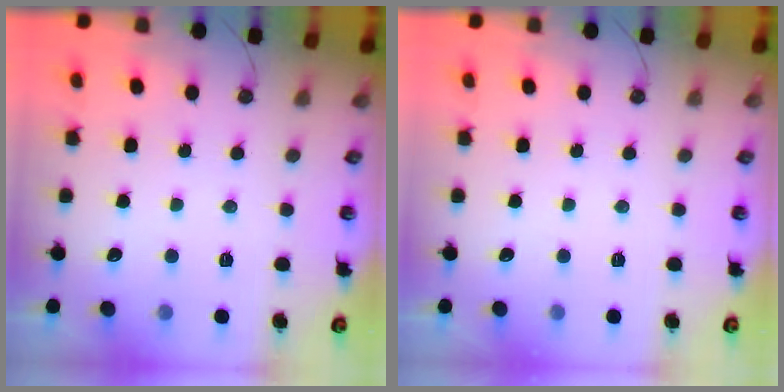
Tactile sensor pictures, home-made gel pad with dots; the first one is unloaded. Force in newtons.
{"total": 0.0}